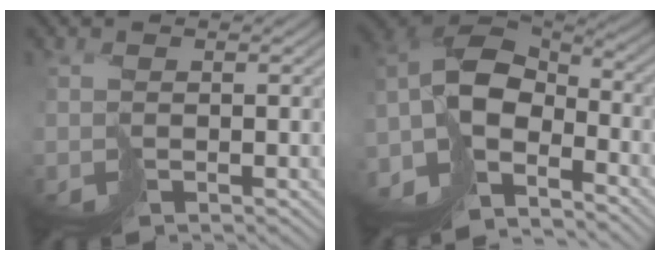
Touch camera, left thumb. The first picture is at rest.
{"total": 11.9, "force": [-7.1, 6.4, 7.0], "torque": [-0.167, -0.017, -0.130]}